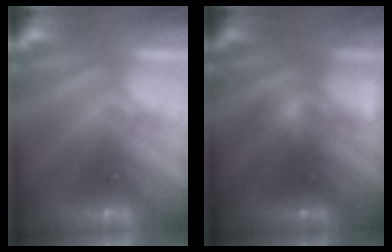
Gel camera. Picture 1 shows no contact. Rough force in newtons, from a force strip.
{"total": 2.3}